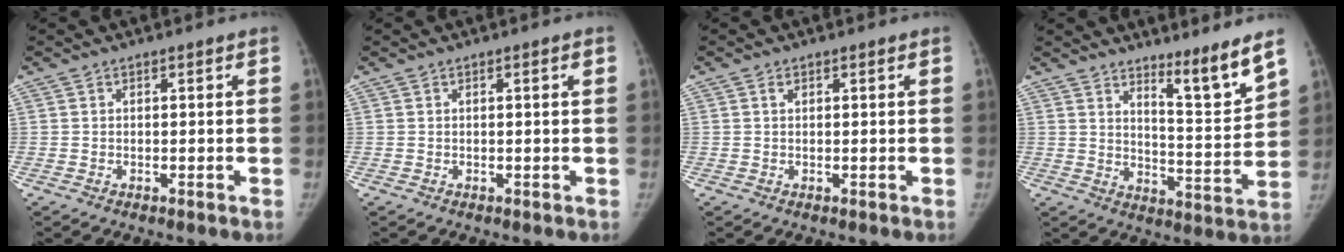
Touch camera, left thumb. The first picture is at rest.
{"total": 1.1, "force": [0.3, 0.0, 1.0], "torque": [-0.018, 0.002, 0.004]}
{"total": 0.8, "force": [0.4, 0.5, 0.6], "torque": [-0.011, 0.000, 0.007]}
{"total": 9.3, "force": [7.0, 0.2, 6.2], "torque": [-0.086, -0.073, 0.113]}